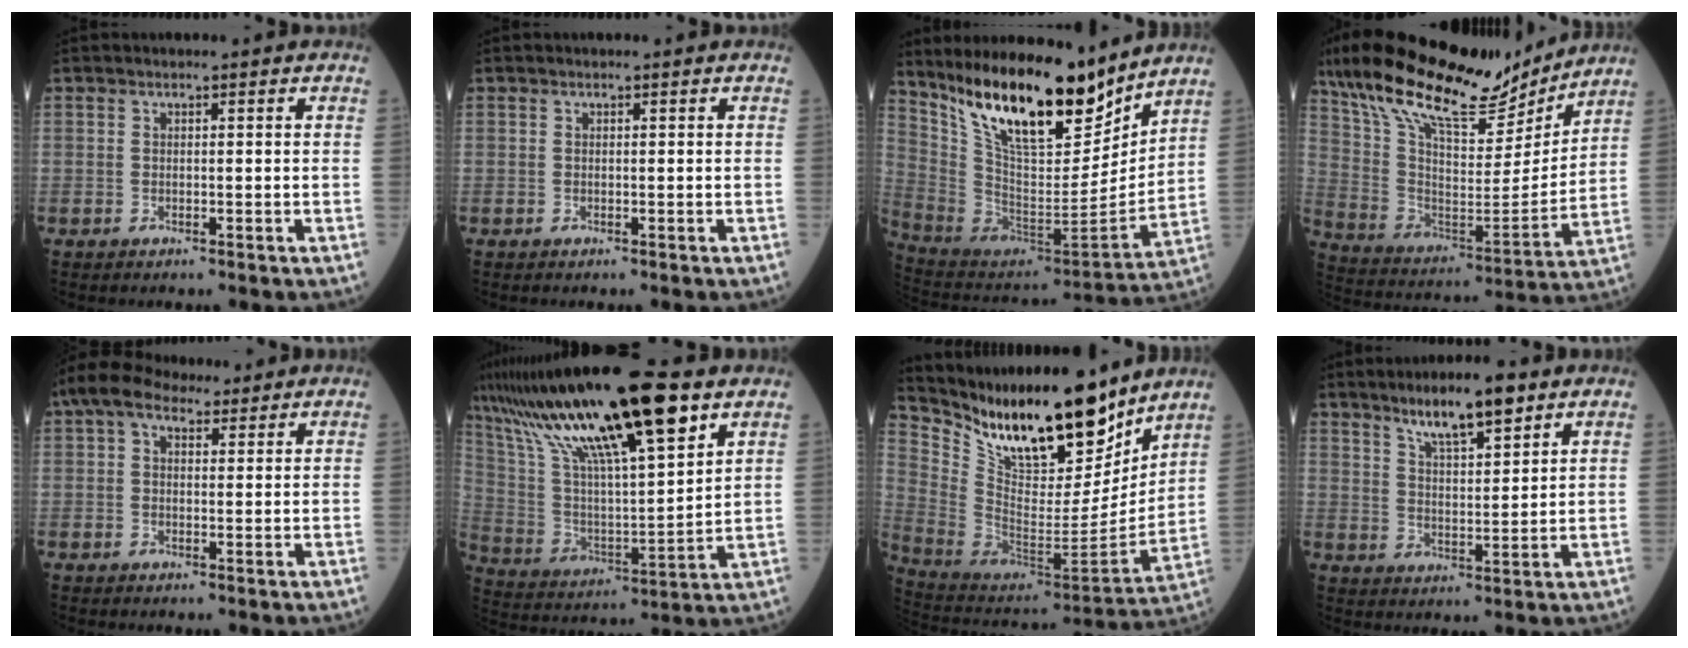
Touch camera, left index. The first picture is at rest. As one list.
[{"total": 0.0}, {"total": 20.6, "force": [15.9, 5.0, 12.1], "torque": [-0.203, -0.025, 0.288]}, {"total": 23.6, "force": [18.7, 6.7, 12.7], "torque": [-0.234, 0.011, 0.315]}, {"total": 6.9, "force": [4.7, 3.6, 3.6], "torque": [-0.077, 0.044, 0.085]}, {"total": 25.0, "force": [16.0, 3.6, 18.8], "torque": [-0.360, 0.031, 0.289]}, {"total": 23.5, "force": [18.9, 5.4, 12.9], "torque": [-0.229, -0.027, 0.329]}, {"total": 8.5, "force": [6.0, 1.5, 5.8], "torque": [-0.105, 0.005, 0.106]}]